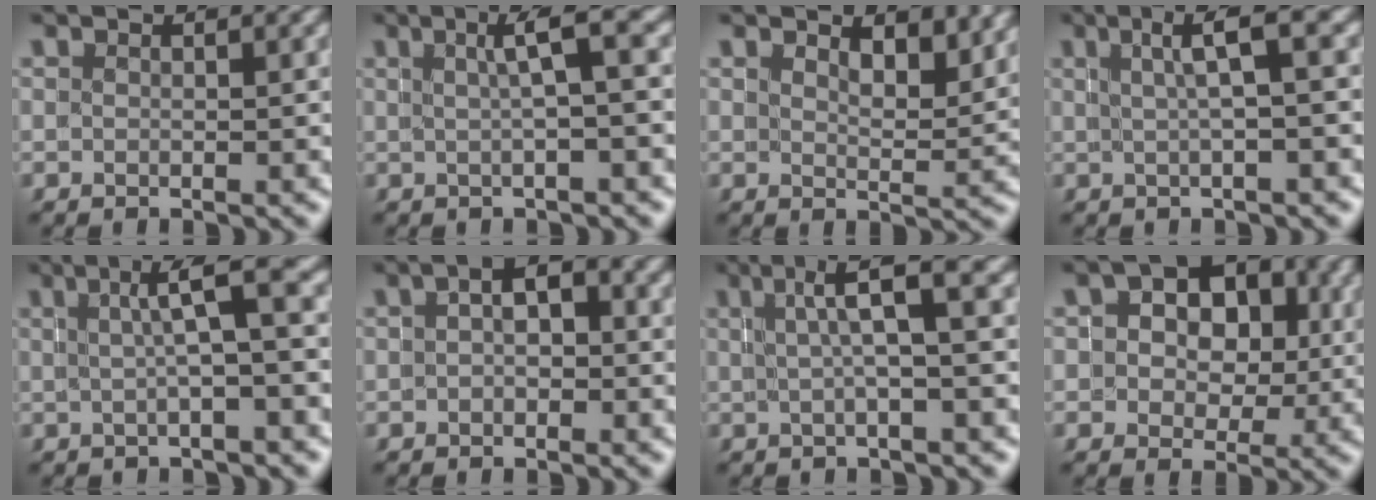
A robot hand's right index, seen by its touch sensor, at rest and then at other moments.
{"total": 2.6, "force": [0.4, -0.7, 2.5], "torque": [-0.028, 0.013, 0.010]}
{"total": 2.9, "force": [2.7, 0.6, 0.8], "torque": [-0.012, -0.008, 0.045]}
{"total": 3.0, "force": [1.0, -0.5, 2.8], "torque": [-0.032, 0.018, 0.016]}
{"total": 3.2, "force": [0.3, -0.5, 3.2], "torque": [-0.035, 0.014, 0.006]}
{"total": 2.3, "force": [0.2, 1.4, 1.8], "torque": [-0.018, 0.003, -0.002]}
{"total": 3.6, "force": [1.1, -0.3, 3.4], "torque": [-0.040, 0.020, 0.015]}
{"total": 6.2, "force": [1.3, 5.0, 3.3], "torque": [-0.048, 0.001, 0.008]}